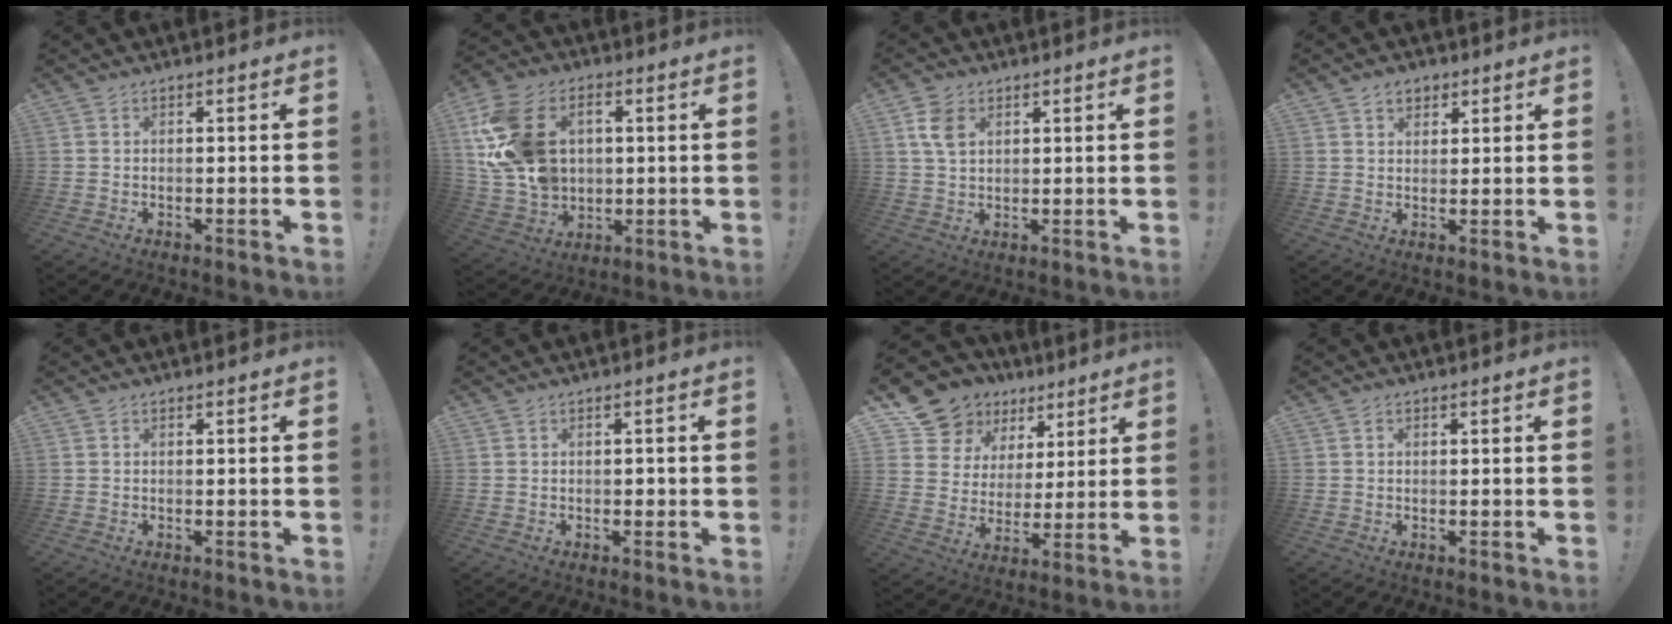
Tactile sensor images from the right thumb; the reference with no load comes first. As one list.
[{"total": 19.5, "force": [4.2, 14.6, 12.2], "torque": [-0.231, -0.014, 0.082]}, {"total": 7.3, "force": [3.0, 4.9, 4.4], "torque": [-0.067, -0.002, 0.059]}, {"total": 4.4, "force": [2.5, 3.3, 1.6], "torque": [-0.009, -0.012, 0.043]}, {"total": 0.0}, {"total": 1.2, "force": [-0.5, 1.0, 0.6], "torque": [-0.008, 0.003, -0.009]}, {"total": 12.4, "force": [8.4, 8.6, 2.9], "torque": [-0.048, -0.064, 0.166]}, {"total": 0.6, "force": [0.1, 0.5, 0.2], "torque": [-0.004, 0.003, 0.002]}]